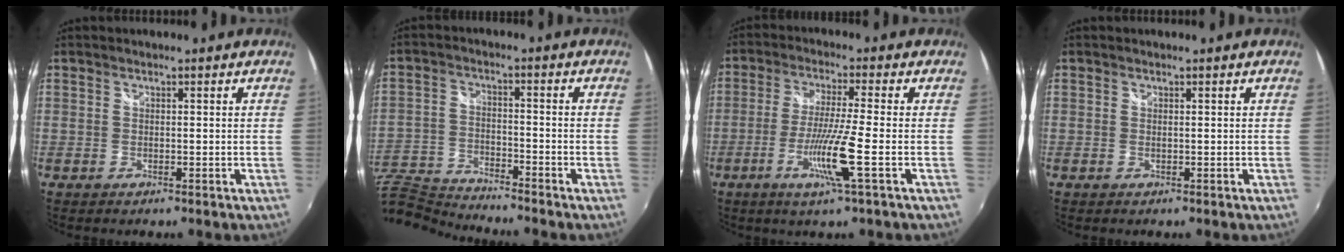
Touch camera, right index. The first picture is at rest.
{"total": 11.0, "force": [-10.6, 2.0, 2.5], "torque": [-0.078, -0.006, -0.206]}
{"total": 8.8, "force": [-3.2, -1.3, 8.1], "torque": [-0.168, -0.015, -0.062]}
{"total": 0.0}